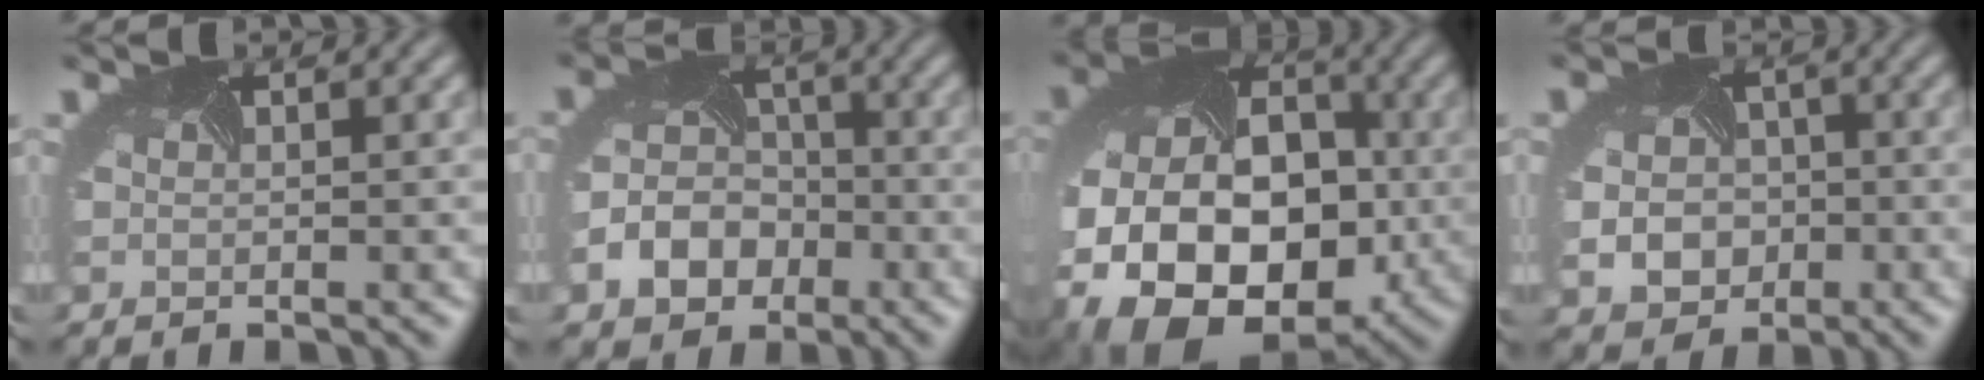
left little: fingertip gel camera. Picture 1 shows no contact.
{"total": 5.1, "force": [-2.2, 4.2, 1.9], "torque": [-0.045, -0.001, -0.046]}
{"total": 19.9, "force": [-3.7, 15.5, 11.9], "torque": [-0.199, -0.030, -0.077]}
{"total": 5.0, "force": [-1.2, 4.4, 2.0], "torque": [-0.034, -0.012, -0.020]}